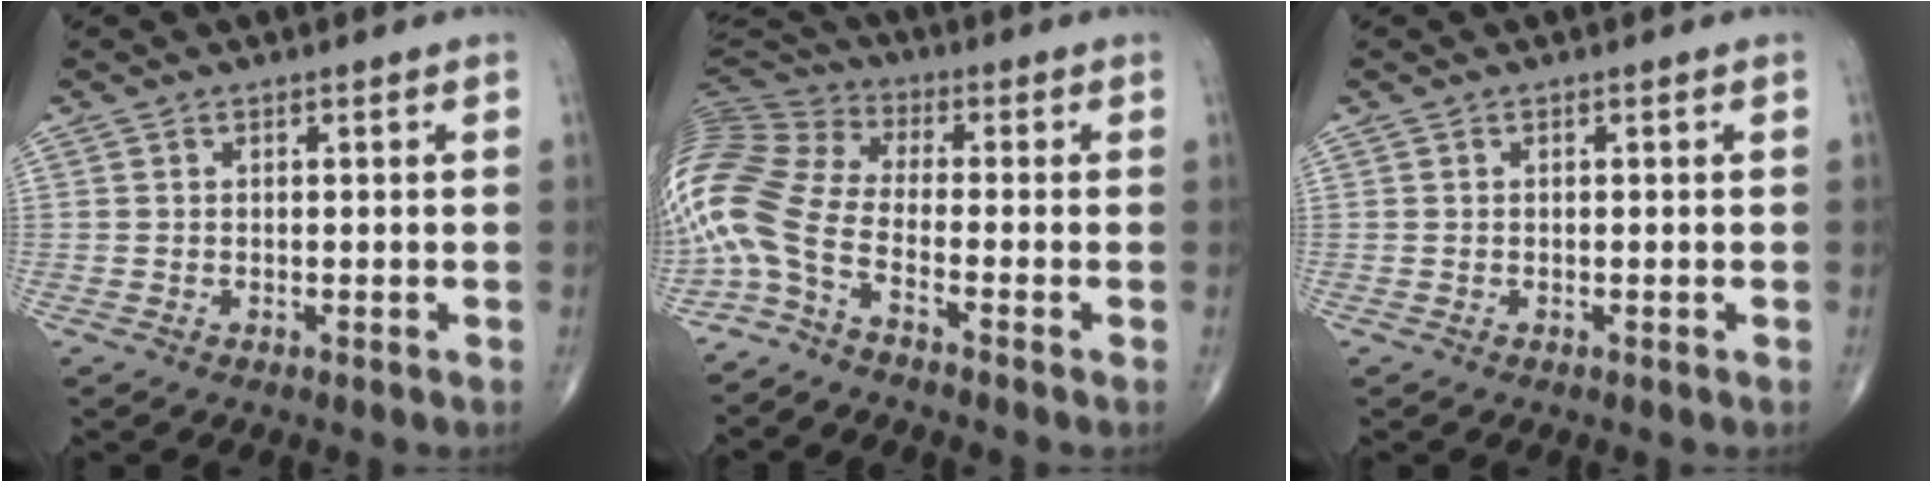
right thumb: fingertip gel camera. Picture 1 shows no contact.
{"total": 12.3, "force": [-4.9, 5.9, 9.6], "torque": [-0.222, 0.052, -0.110]}
{"total": 0.0}